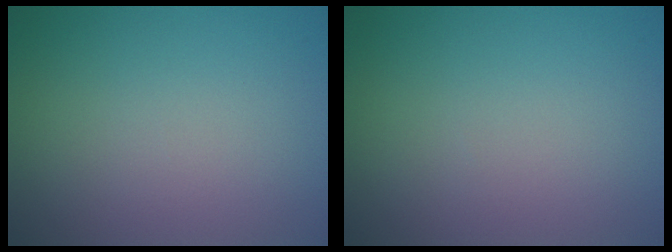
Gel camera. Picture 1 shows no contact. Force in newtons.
{"total": 0.0}